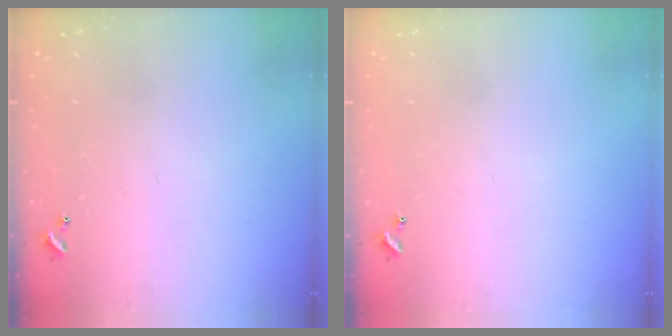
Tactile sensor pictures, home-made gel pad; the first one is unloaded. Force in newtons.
{"total": 0.0}